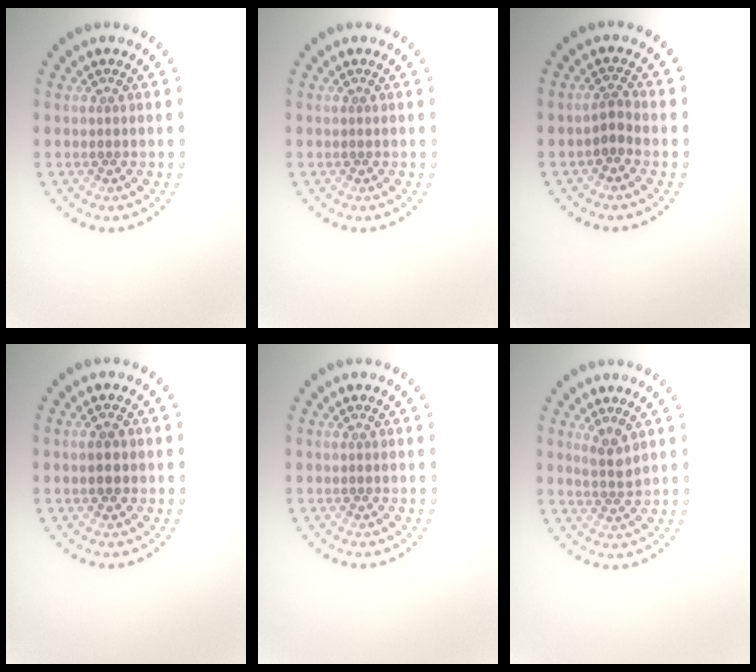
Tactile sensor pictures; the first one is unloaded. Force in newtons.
{"total": 0.0}
{"total": 1.4, "press": 1.0, "slide": 1.0}
{"total": 1.9, "press": 1.9, "slide": 0.1}
{"total": 0.0}
{"total": 1.9, "press": 1.4, "slide": 1.2}